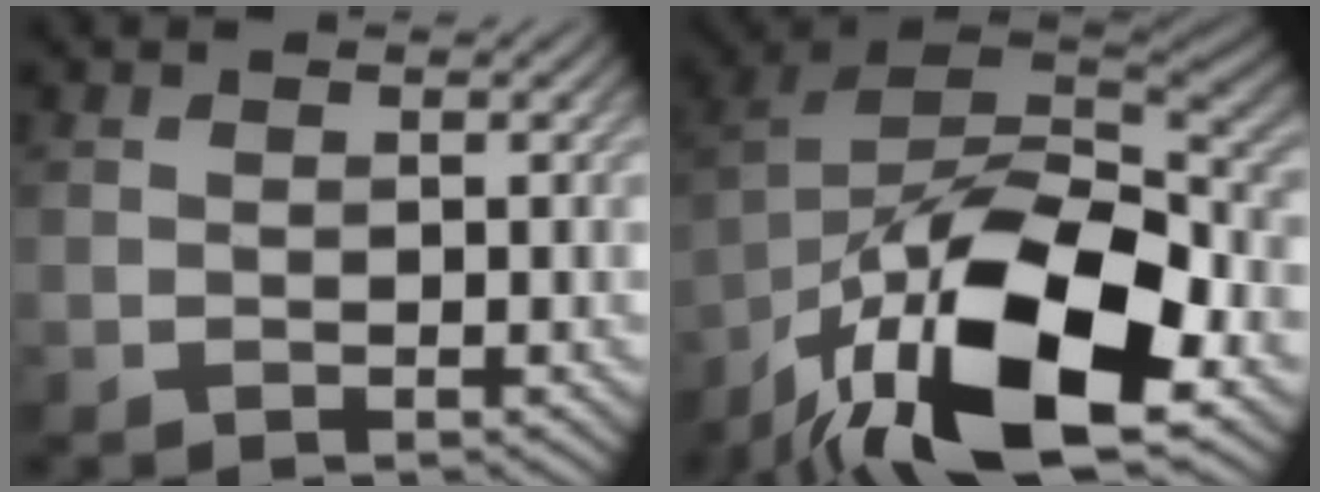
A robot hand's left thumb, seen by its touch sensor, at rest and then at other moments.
{"total": 18.6, "force": [-10.7, 7.8, 13.1], "torque": [-0.258, -0.015, -0.191]}